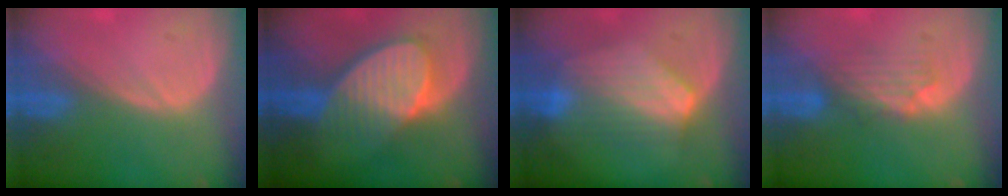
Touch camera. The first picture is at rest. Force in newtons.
{"total": 8.3, "press": 7.7, "slide": 3.1}
{"total": 7.0, "press": 7.0, "slide": 0.2}
{"total": 4.2, "press": 3.7, "slide": 2.0}